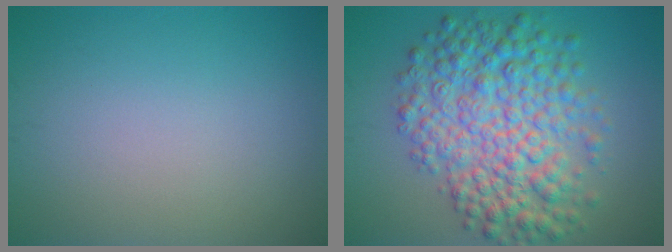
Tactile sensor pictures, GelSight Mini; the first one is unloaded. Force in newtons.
{"total": 8.7, "press": 8.7, "slide": 0.1}